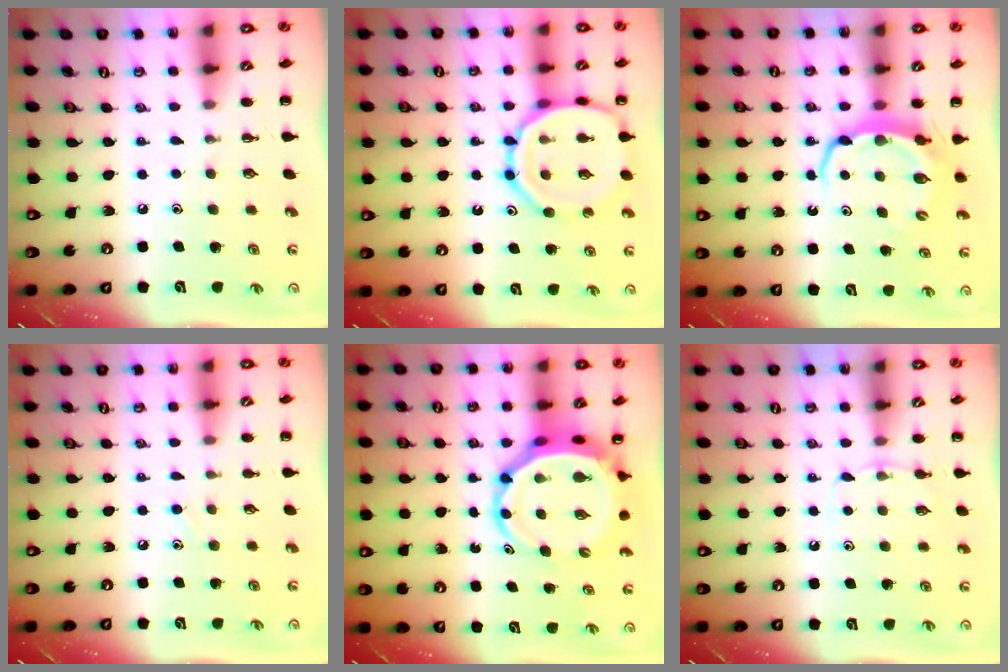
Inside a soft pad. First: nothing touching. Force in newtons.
{"total": 14.7, "press": 14.6, "slide": 1.4}
{"total": 5.9, "press": 5.9, "slide": 0.5}
{"total": 6.1, "press": 5.8, "slide": 2.1}
{"total": 7.7, "press": 7.4, "slide": 2.1}
{"total": 5.0, "press": 4.7, "slide": 1.6}